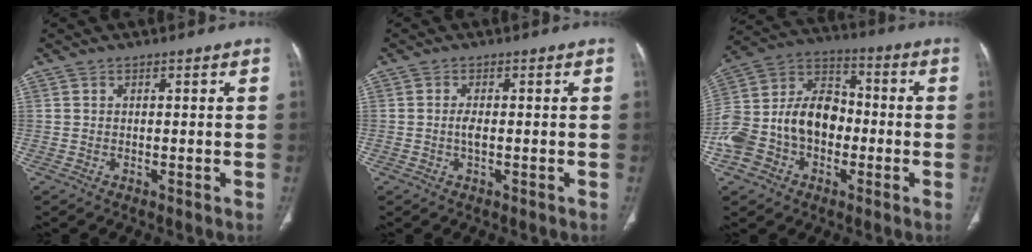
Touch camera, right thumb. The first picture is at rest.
{"total": 1.8, "force": [-0.3, 0.6, 1.7], "torque": [-0.038, -0.001, -0.007]}
{"total": 18.4, "force": [-3.9, 13.5, 11.8], "torque": [-0.226, 0.053, -0.073]}